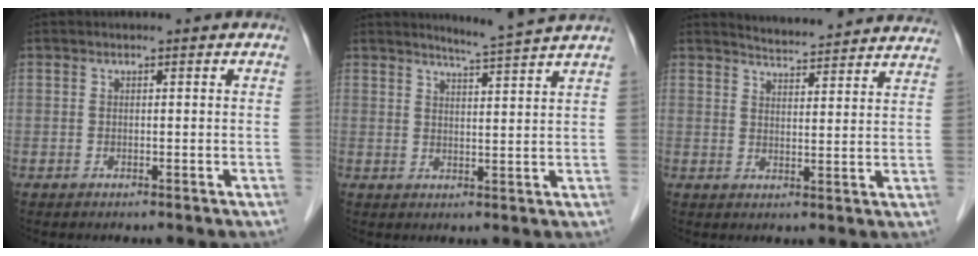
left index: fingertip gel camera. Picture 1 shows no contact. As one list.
[{"total": 5.7, "force": [5.2, -1.8, 1.5], "torque": [-0.031, -0.014, 0.073]}, {"total": 15.6, "force": [15.2, 1.2, 3.3], "torque": [-0.036, -0.028, 0.176]}]